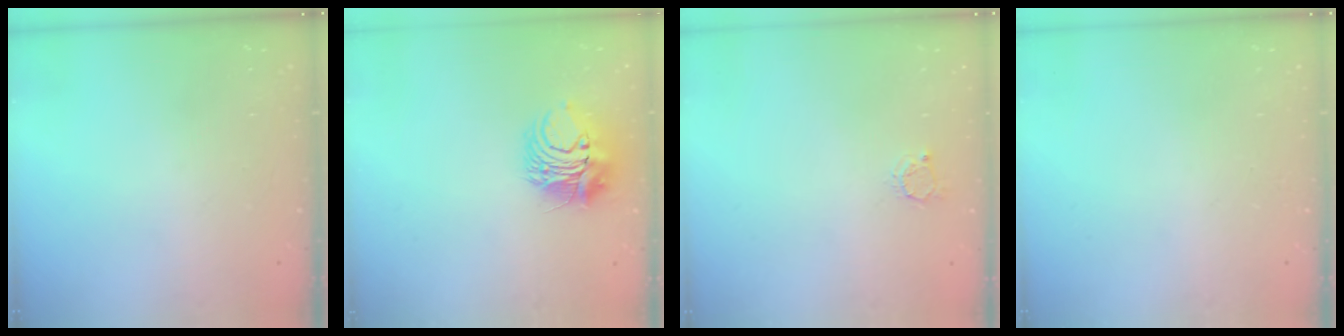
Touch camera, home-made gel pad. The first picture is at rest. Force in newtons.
{"total": 9.1, "press": 9.1, "slide": 0.6}
{"total": 3.0, "press": 3.0, "slide": 0.4}
{"total": 0.0}